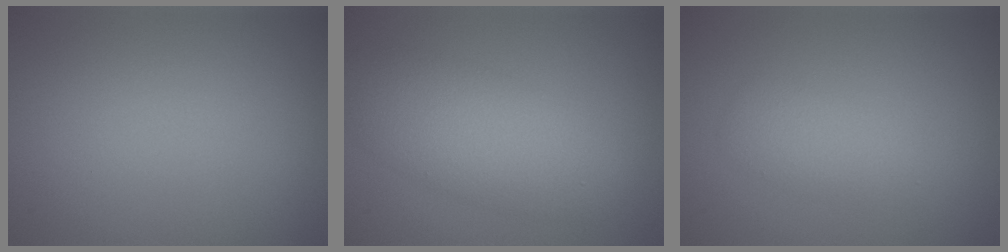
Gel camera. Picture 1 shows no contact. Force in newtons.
{"total": 5.4, "press": 5.4, "slide": 0.2}
{"total": 2.1, "press": 2.1, "slide": 0.1}